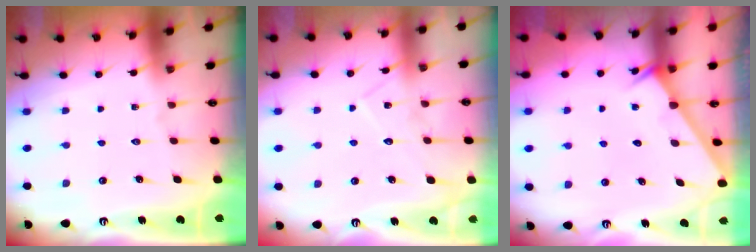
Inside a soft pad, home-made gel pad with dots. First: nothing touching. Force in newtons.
{"total": 8.4, "press": 8.4, "slide": 0.7}
{"total": 1.4, "press": 1.4, "slide": 0.1}